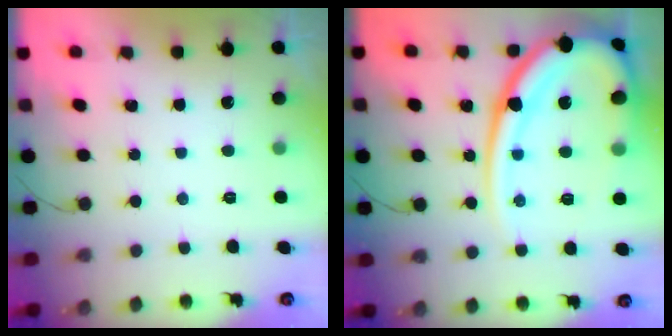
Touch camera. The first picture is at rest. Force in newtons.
{"total": 22.2, "press": 22.1, "slide": 2.5}